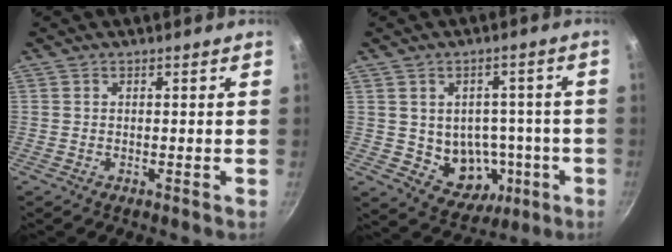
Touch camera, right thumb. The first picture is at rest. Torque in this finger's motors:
{"motor_torque": [-0.62, 0.39, 0.13, 0.59, 0.01]}